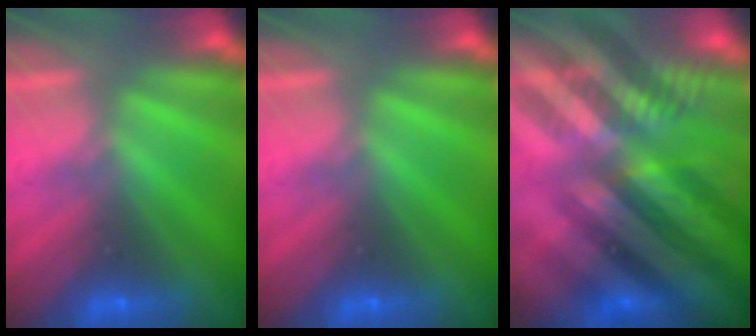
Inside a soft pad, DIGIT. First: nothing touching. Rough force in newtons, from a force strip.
{"total": 0.0}
{"total": 10.8}